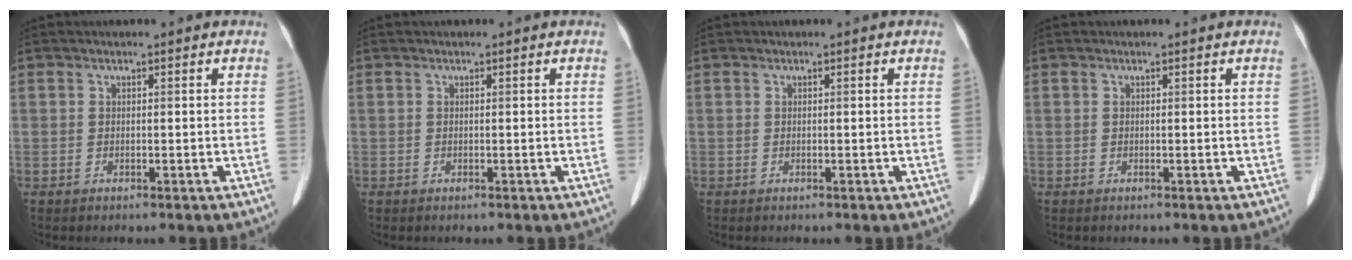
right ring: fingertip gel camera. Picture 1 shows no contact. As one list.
[{"total": 0.0}, {"total": 0.0}, {"total": 0.0}]